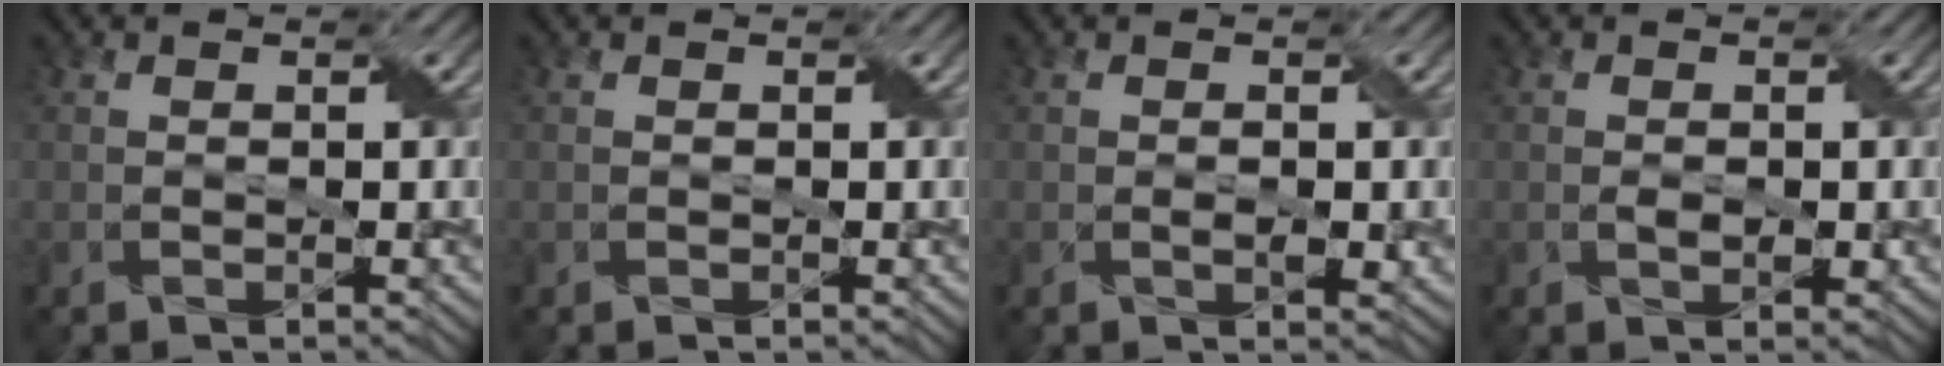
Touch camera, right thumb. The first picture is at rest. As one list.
[{"total": 0.0}, {"total": 1.6, "force": [-0.2, 0.8, 1.4], "torque": [-0.025, -0.003, 0.001]}, {"total": 1.4, "force": [-0.2, 0.8, 1.1], "torque": [-0.020, -0.002, 0.001]}]